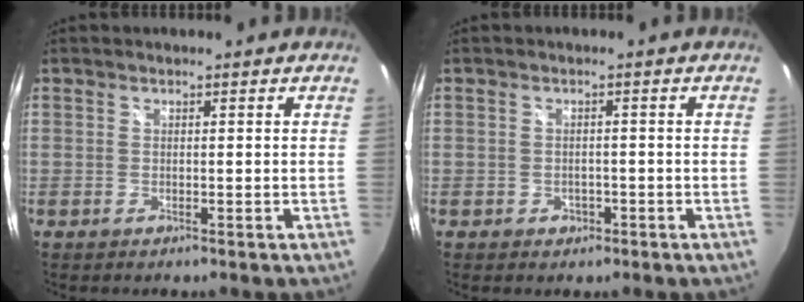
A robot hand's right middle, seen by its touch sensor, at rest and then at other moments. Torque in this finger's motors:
{"motor_torque": [0.78, 0.07, 0.00, 0.00]}